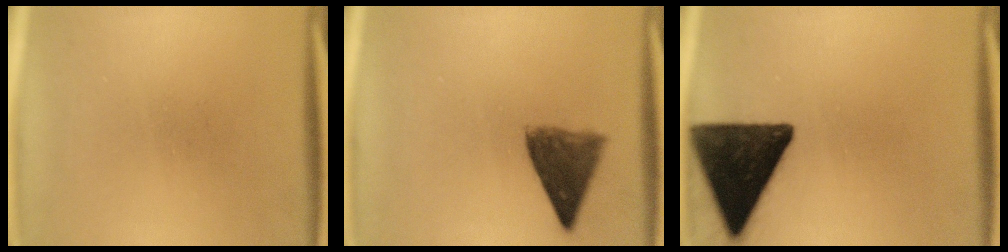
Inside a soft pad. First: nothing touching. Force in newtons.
{"total": 7.2}
{"total": 16.2}